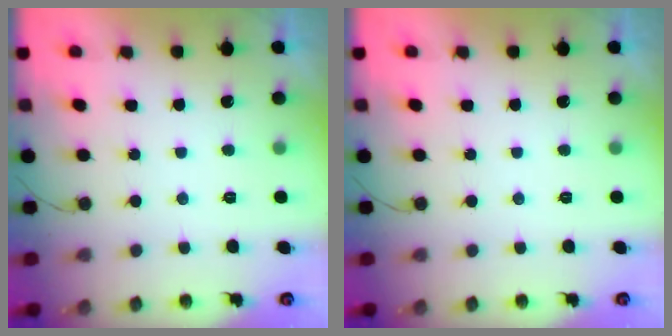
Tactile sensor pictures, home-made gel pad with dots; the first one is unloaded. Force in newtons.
{"total": 0.0}